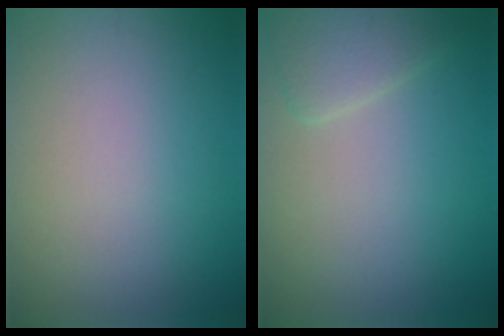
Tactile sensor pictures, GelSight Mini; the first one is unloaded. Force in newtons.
{"total": 2.2, "press": 2.1, "slide": 0.3}